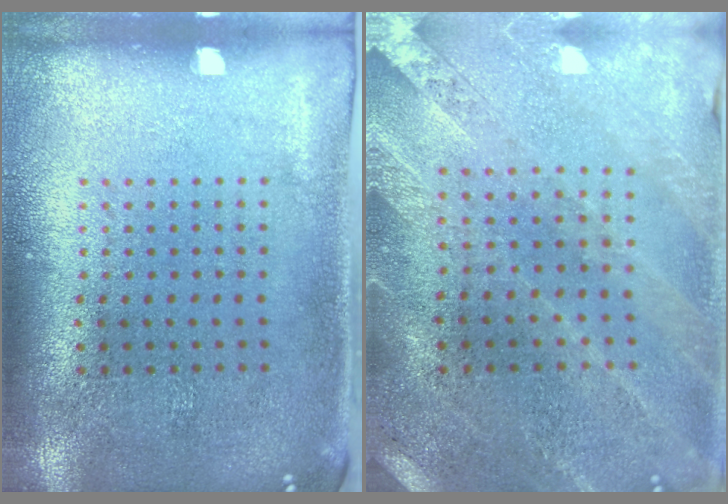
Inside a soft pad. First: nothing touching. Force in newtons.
{"total": 0.8, "press": 0.8, "slide": 0.2}